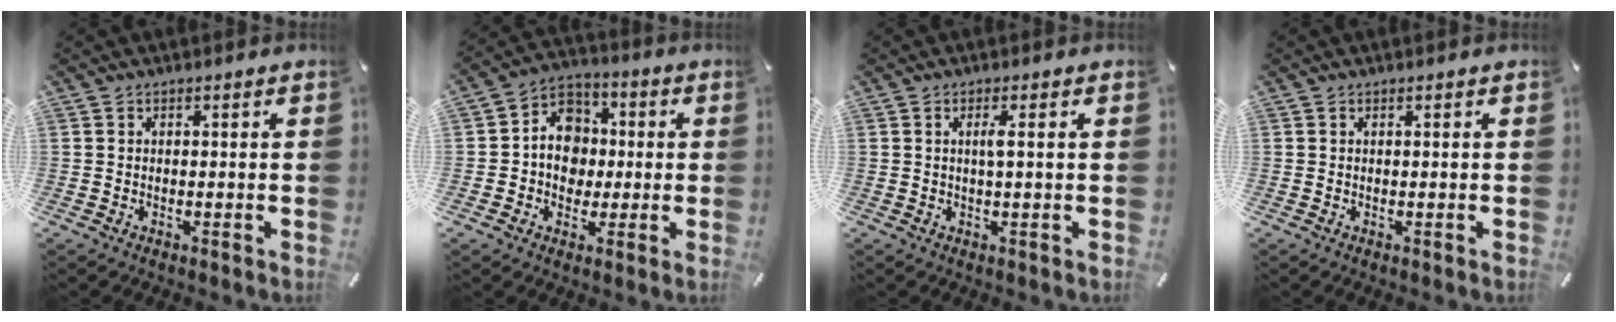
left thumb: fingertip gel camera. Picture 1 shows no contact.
{"total": 9.8, "force": [-1.0, 8.9, 4.0], "torque": [-0.085, 0.016, -0.018]}
{"total": 2.6, "force": [0.5, 0.1, 2.5], "torque": [-0.051, -0.001, 0.005]}
{"total": 0.0}